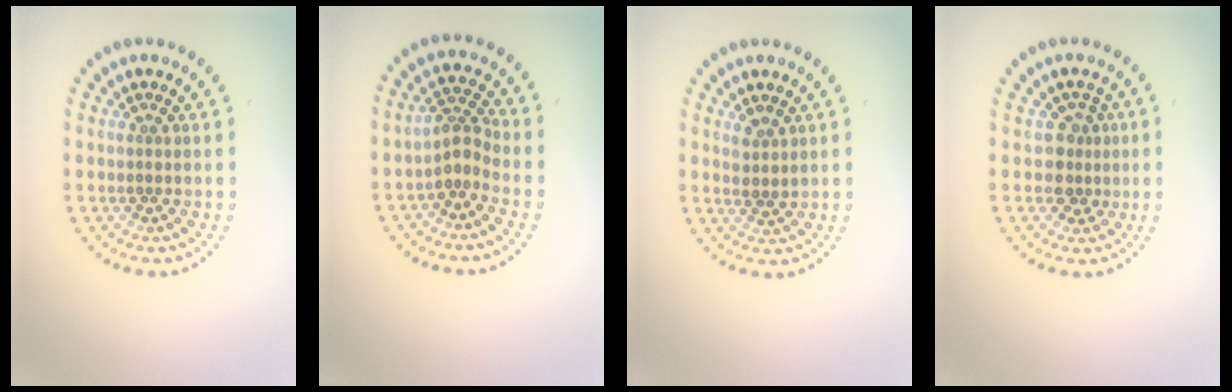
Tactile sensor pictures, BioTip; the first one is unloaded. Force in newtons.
{"total": 2.3, "press": 1.6, "slide": 1.7}
{"total": 1.5, "press": 1.3, "slide": 0.8}
{"total": 2.2, "press": 1.9, "slide": 1.2}